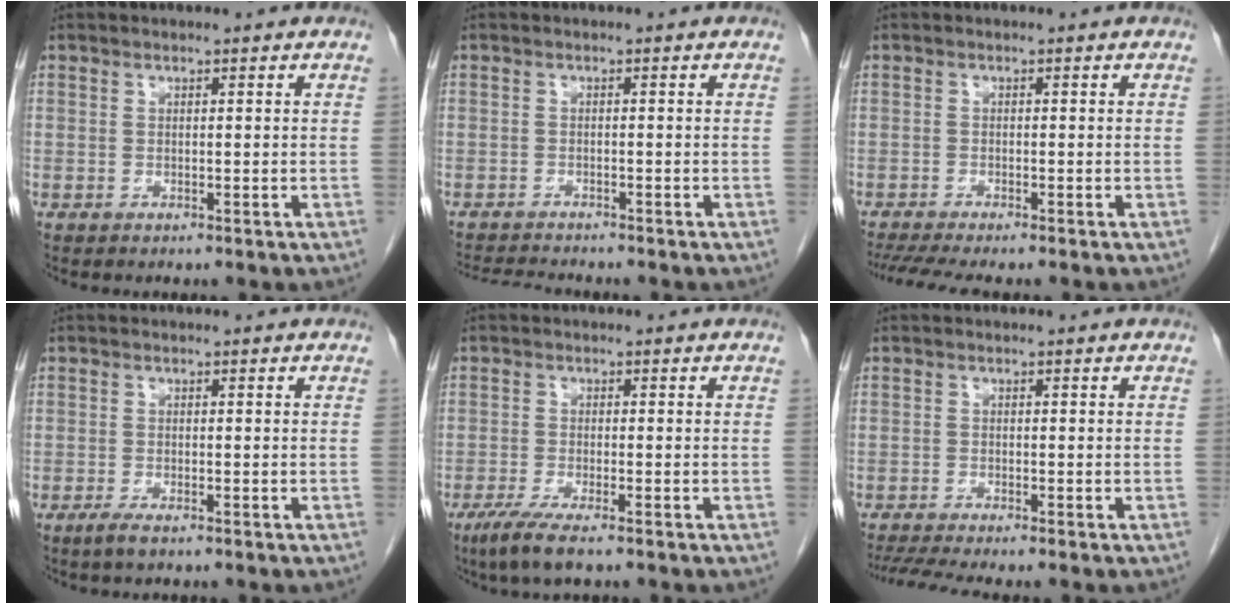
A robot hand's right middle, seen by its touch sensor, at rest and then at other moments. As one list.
[{"total": 4.8, "force": [-4.6, 0.0, 1.3], "torque": [-0.021, -0.015, -0.075]}, {"total": 6.2, "force": [-5.2, 0.1, 3.3], "torque": [-0.049, -0.013, -0.086]}, {"total": 1.8, "force": [-1.2, 0.3, 1.3], "torque": [-0.033, -0.005, -0.024]}, {"total": 4.9, "force": [-3.3, 0.4, 3.6], "torque": [-0.072, -0.016, -0.060]}, {"total": 4.9, "force": [-4.2, -0.6, 2.5], "torque": [-0.043, -0.013, -0.072]}]